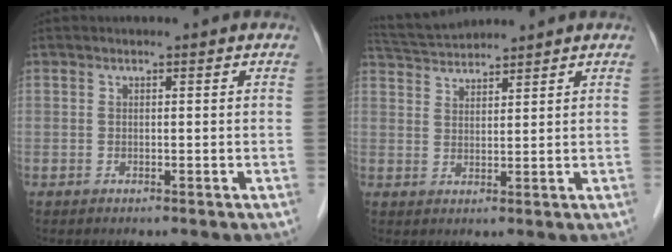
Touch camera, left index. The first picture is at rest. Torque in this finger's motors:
{"motor_torque": [0.26, -0.29, -0.08, -0.01]}